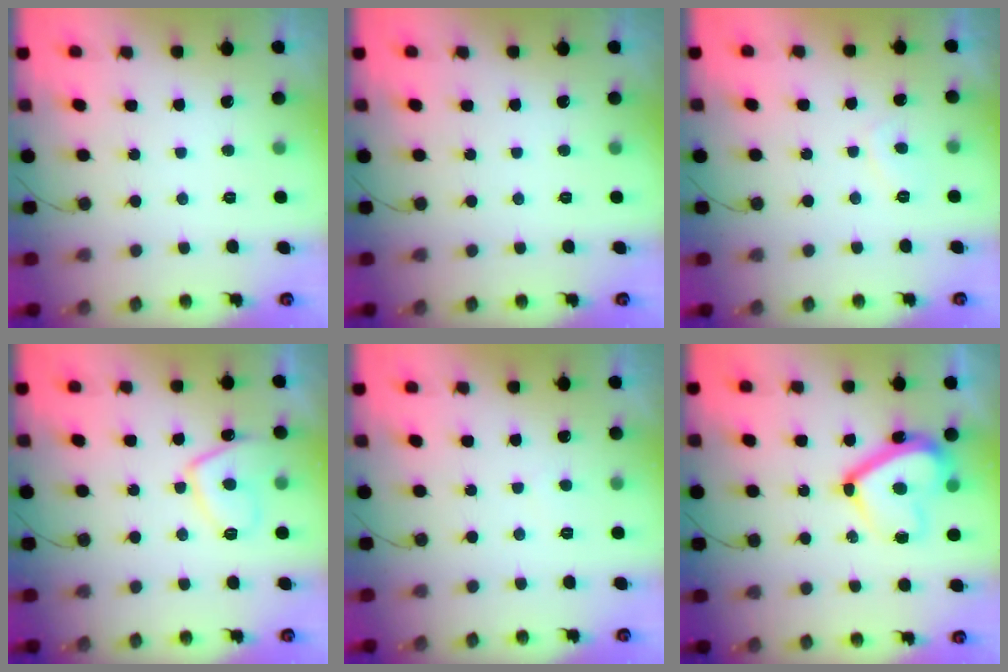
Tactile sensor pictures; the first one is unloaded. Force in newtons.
{"total": 0.0}
{"total": 2.3, "press": 2.2, "slide": 0.8}
{"total": 7.8, "press": 7.7, "slide": 1.5}
{"total": 2.9, "press": 2.9, "slide": 0.3}
{"total": 15.2, "press": 15.1, "slide": 1.8}